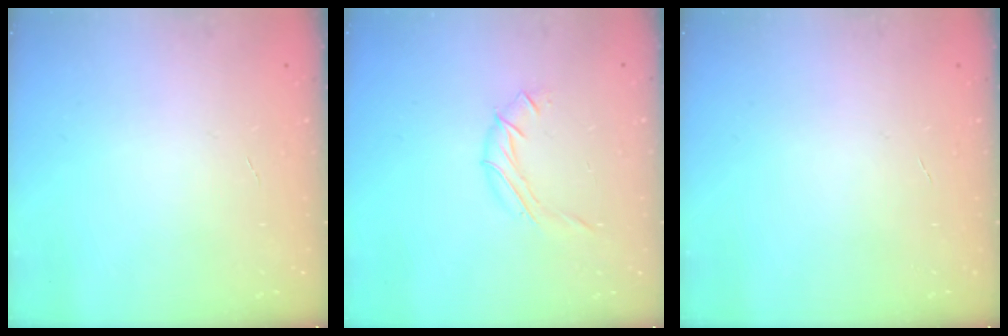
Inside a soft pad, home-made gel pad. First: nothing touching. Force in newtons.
{"total": 5.8, "press": 5.8, "slide": 0.8}
{"total": 0.0}